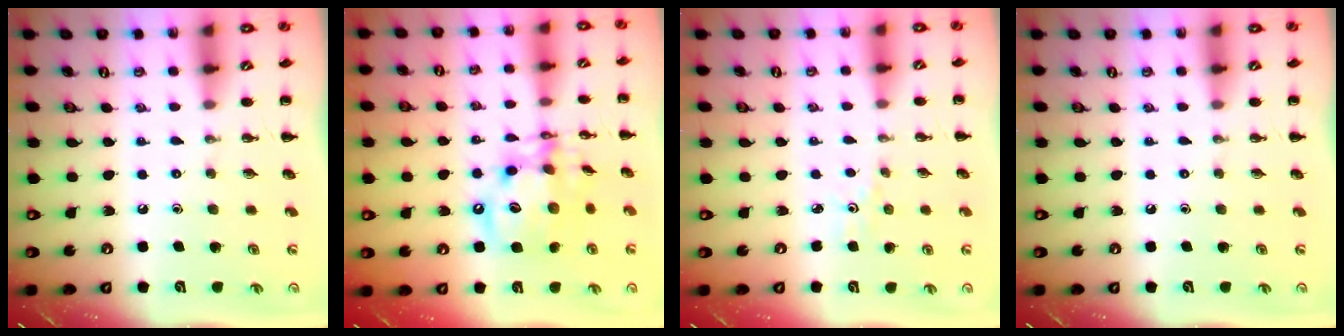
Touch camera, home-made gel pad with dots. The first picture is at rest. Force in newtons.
{"total": 13.5, "press": 13.4, "slide": 2.0}
{"total": 1.7, "press": 1.7, "slide": 0.4}
{"total": 0.0}